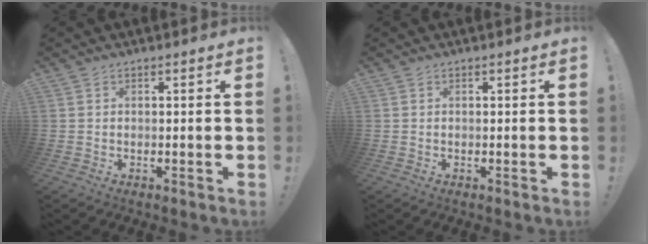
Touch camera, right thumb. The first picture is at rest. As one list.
[{"total": 0.0}]